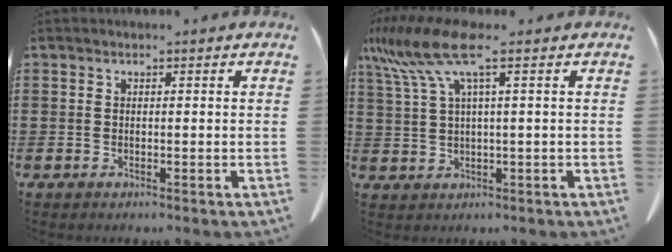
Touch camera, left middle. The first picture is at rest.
{"total": 9.4, "force": [4.3, 1.5, 8.2], "torque": [-0.202, -0.026, 0.070]}